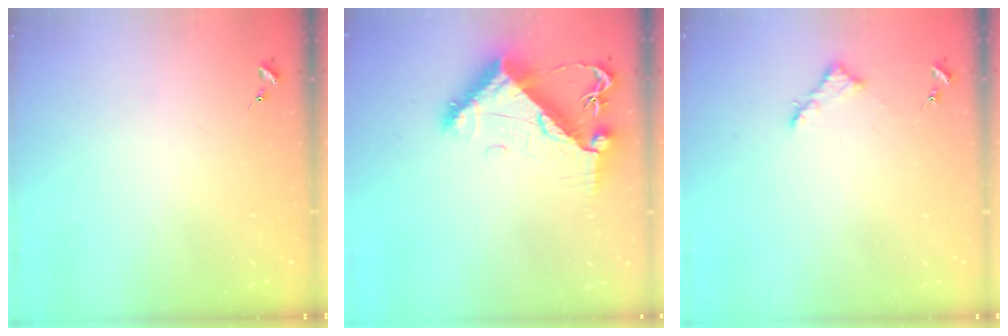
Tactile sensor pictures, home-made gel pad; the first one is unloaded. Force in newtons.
{"total": 10.5, "press": 10.4, "slide": 1.3}
{"total": 5.6, "press": 5.6, "slide": 0.6}